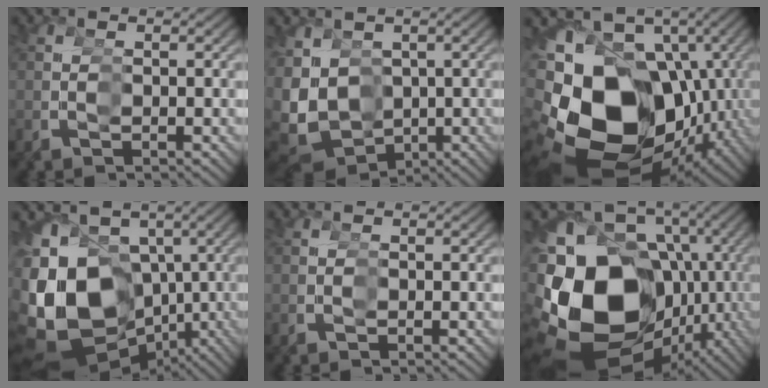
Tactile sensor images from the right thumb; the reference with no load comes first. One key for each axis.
{"total": 9.6, "fx": 0.2, "fy": 8.1, "fz": 5.1, "tx": -0.135, "ty": -0.017, "tz": 0.008}
{"total": 22.4, "fx": -3.6, "fy": 15.7, "fz": 15.6, "tx": -0.294, "ty": -0.043, "tz": -0.035}
{"total": 17.4, "fx": -0.2, "fy": 13.4, "fz": 11.1, "tx": -0.229, "ty": -0.035, "tz": 0.006}
{"total": 0.0}
{"total": 20.6, "fx": -3.5, "fy": 13.8, "fz": 14.9, "tx": -0.287, "ty": -0.053, "tz": -0.026}